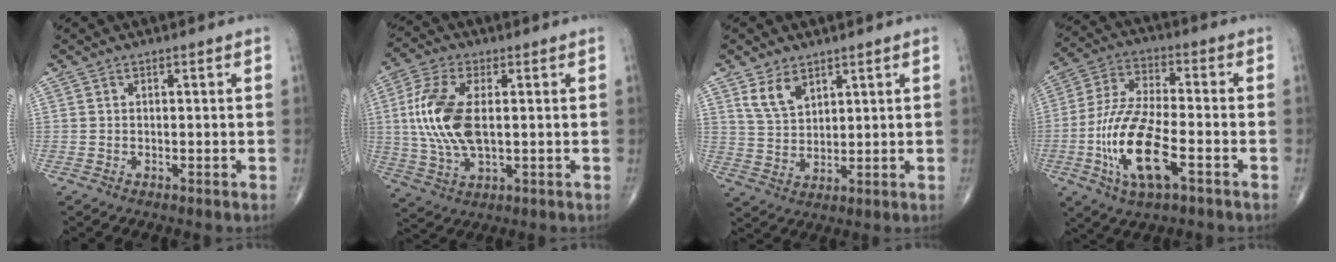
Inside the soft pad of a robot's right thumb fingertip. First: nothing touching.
{"total": 13.3, "force": [1.2, 6.5, 11.5], "torque": [-0.256, 0.000, 0.025]}
{"total": 6.0, "force": [3.6, 3.4, 3.2], "torque": [-0.049, -0.021, 0.080]}
{"total": 15.9, "force": [-5.3, 5.8, 13.8], "torque": [-0.285, 0.019, -0.095]}